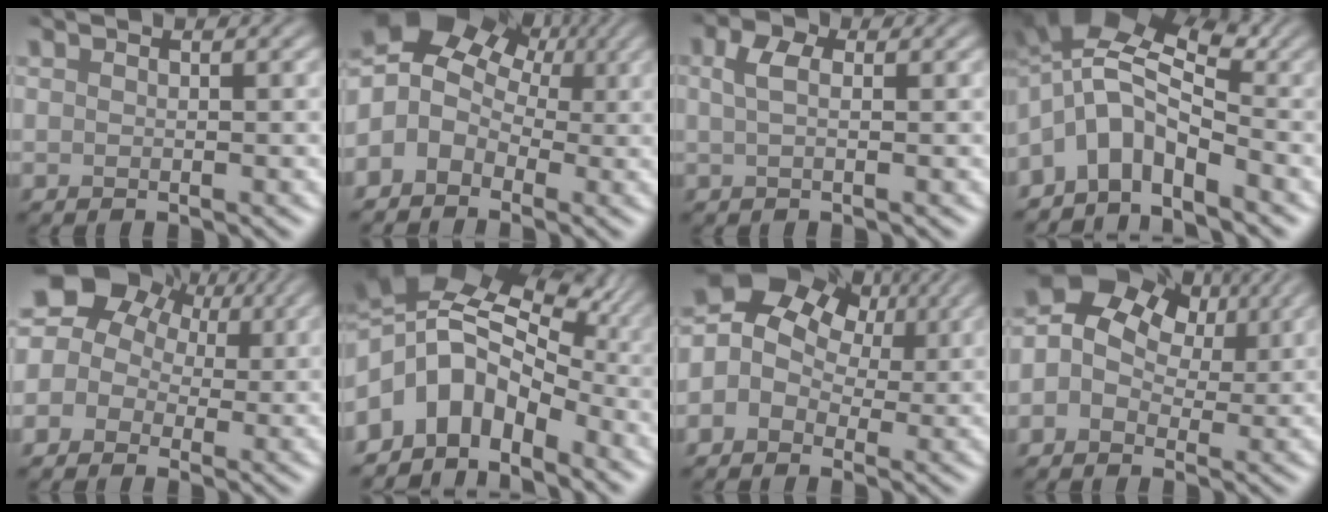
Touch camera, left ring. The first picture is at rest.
{"total": 6.2, "force": [0.3, 4.9, 3.8], "torque": [-0.068, 0.009, -0.019]}
{"total": 1.9, "force": [0.6, 0.9, 1.6], "torque": [-0.033, 0.007, 0.004]}
{"total": 6.4, "force": [-2.8, 3.1, 4.9], "torque": [-0.077, 0.019, -0.076]}
{"total": 10.1, "force": [4.3, 7.9, 4.6], "torque": [-0.087, 0.054, 0.028]}
{"total": 9.8, "force": [-2.5, 6.3, 7.1], "torque": [-0.108, 0.006, -0.058]}
{"total": 7.8, "force": [2.2, 5.9, 4.6], "torque": [-0.082, 0.030, 0.018]}
{"total": 9.6, "force": [2.7, 6.8, 6.1], "torque": [-0.116, 0.041, 0.028]}